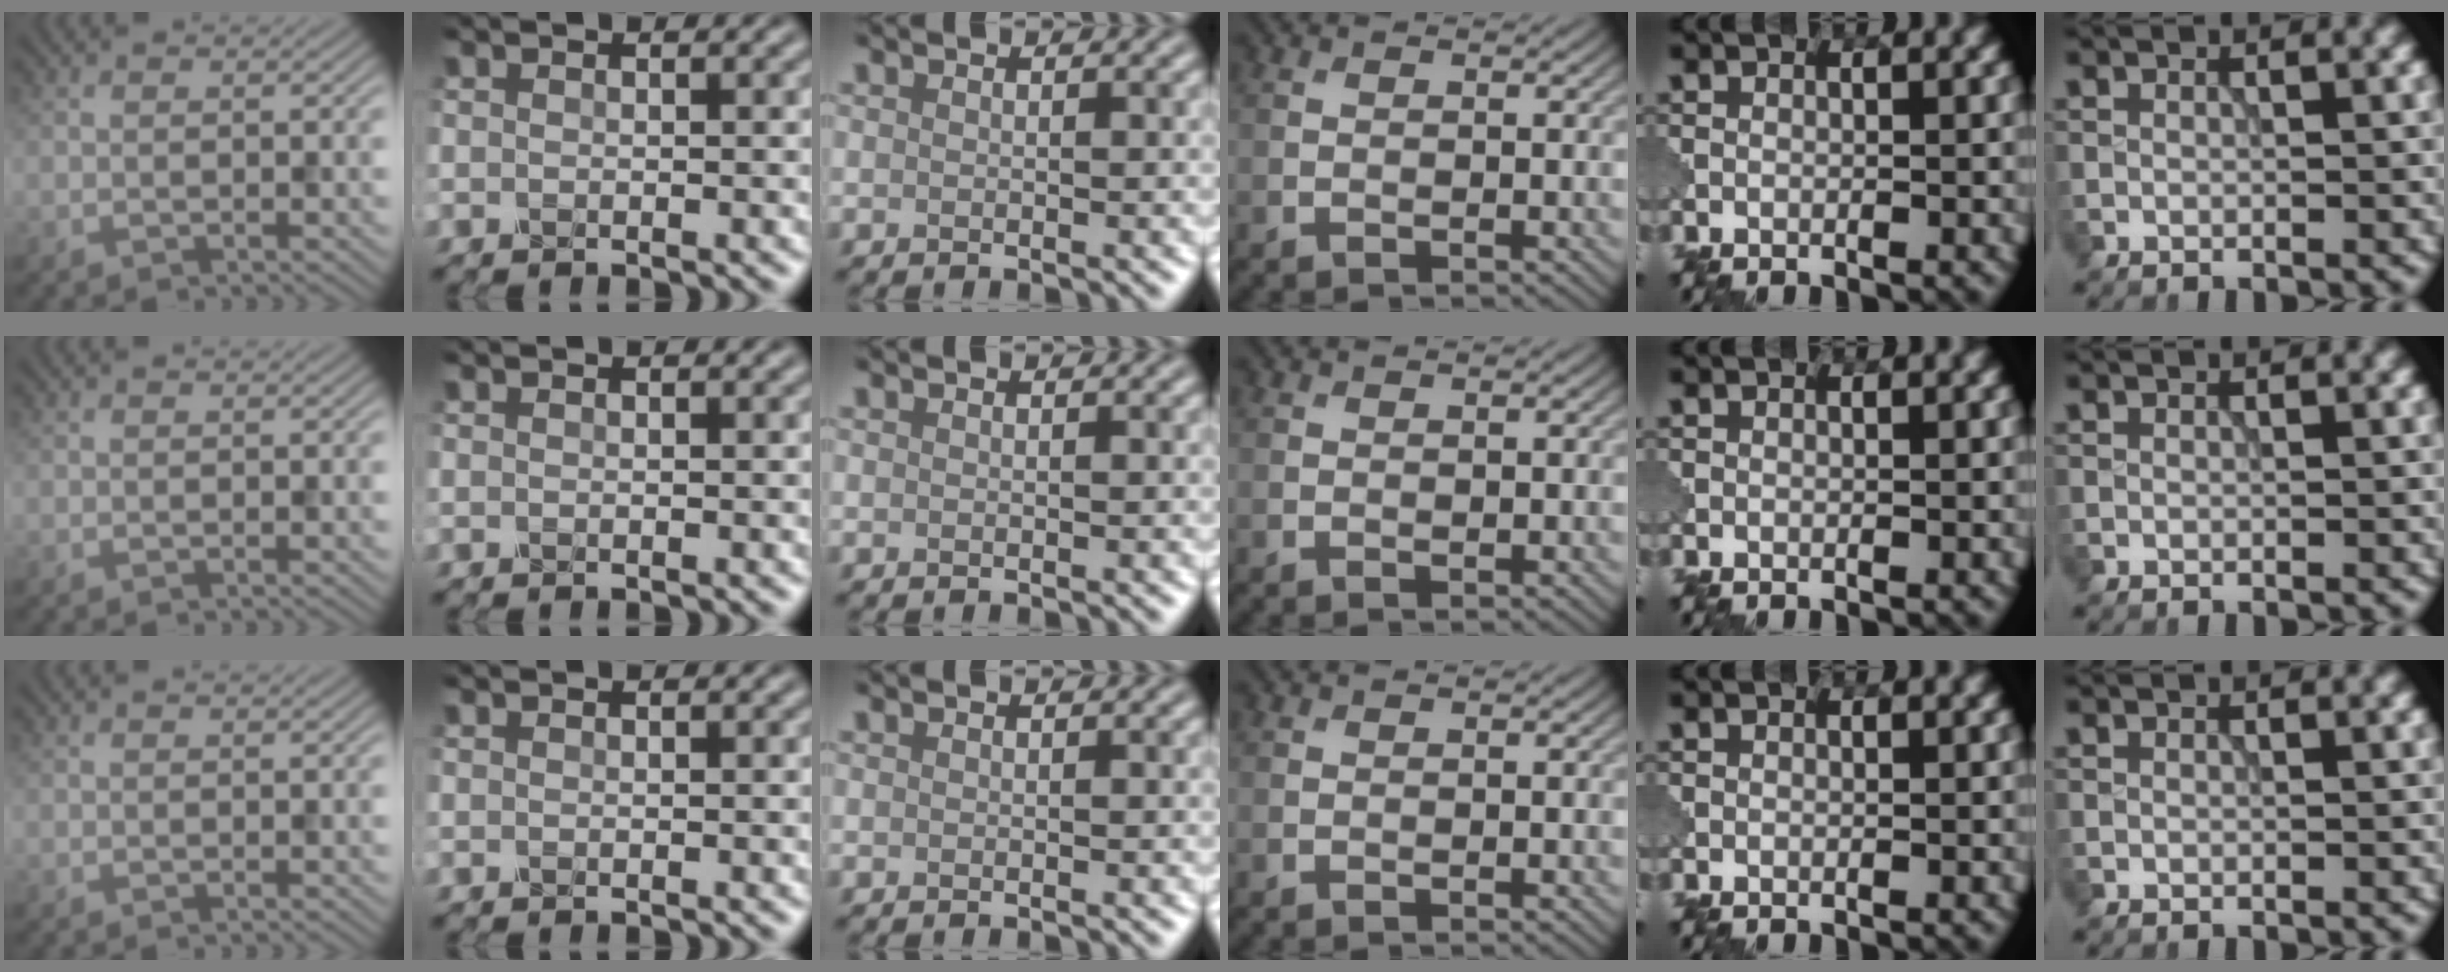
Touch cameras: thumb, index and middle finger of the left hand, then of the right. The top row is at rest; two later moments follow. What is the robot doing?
{"motion": "wrap", "object": "tissue paper"}